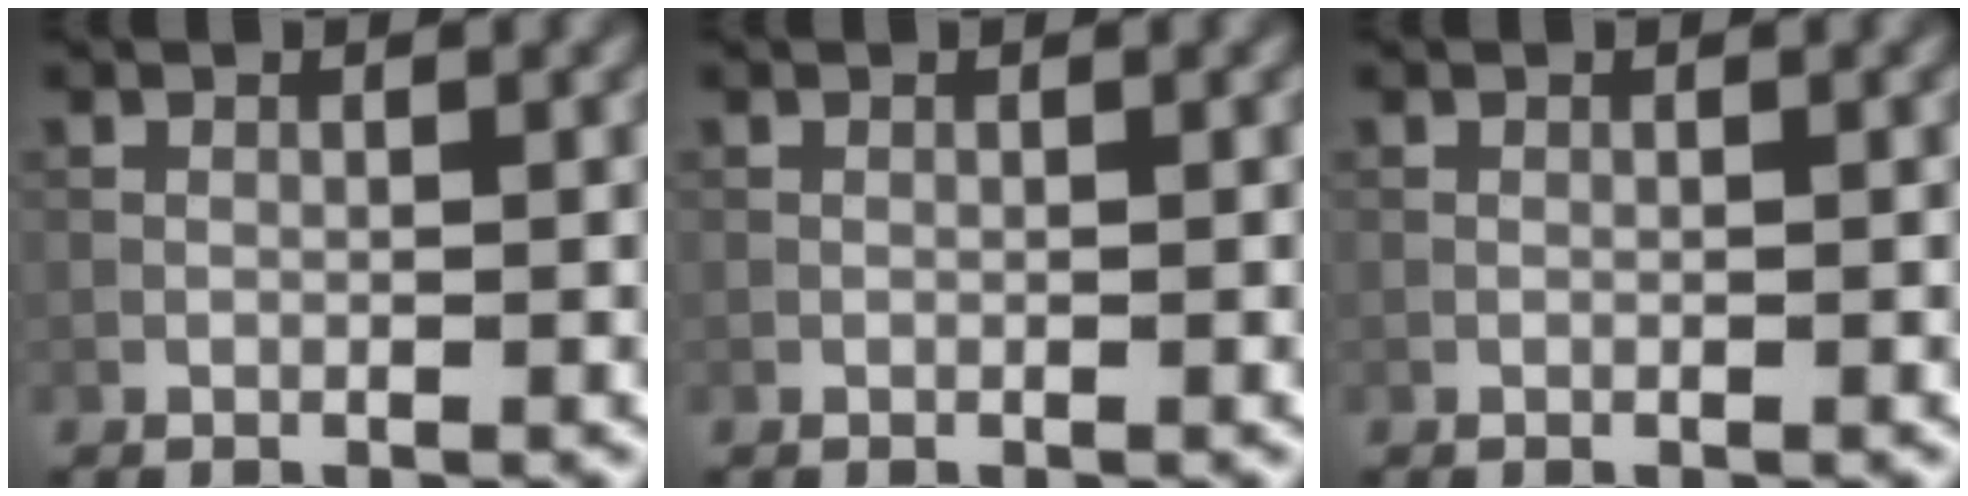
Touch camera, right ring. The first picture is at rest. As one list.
[{"total": 0.0}, {"total": 0.0}]